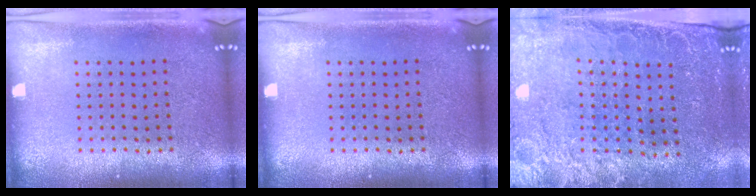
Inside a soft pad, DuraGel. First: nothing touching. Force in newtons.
{"total": 0.0}
{"total": 2.8, "press": 2.6, "slide": 1.1}